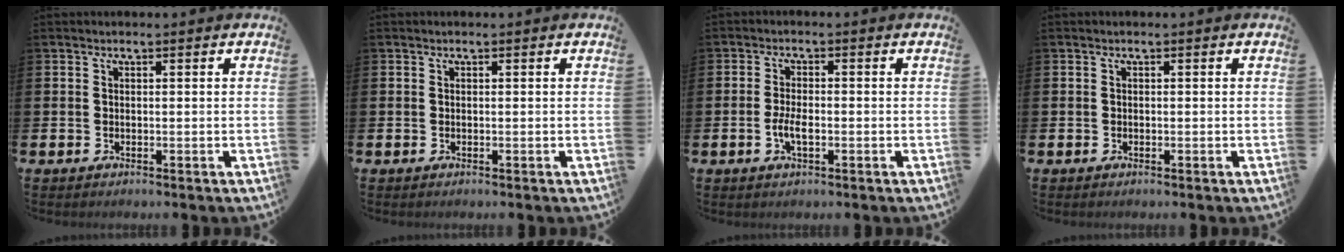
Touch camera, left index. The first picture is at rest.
{"total": 0.0}
{"total": 2.9, "force": [-0.7, 1.2, 2.5], "torque": [-0.042, 0.001, -0.015]}
{"total": 0.0}